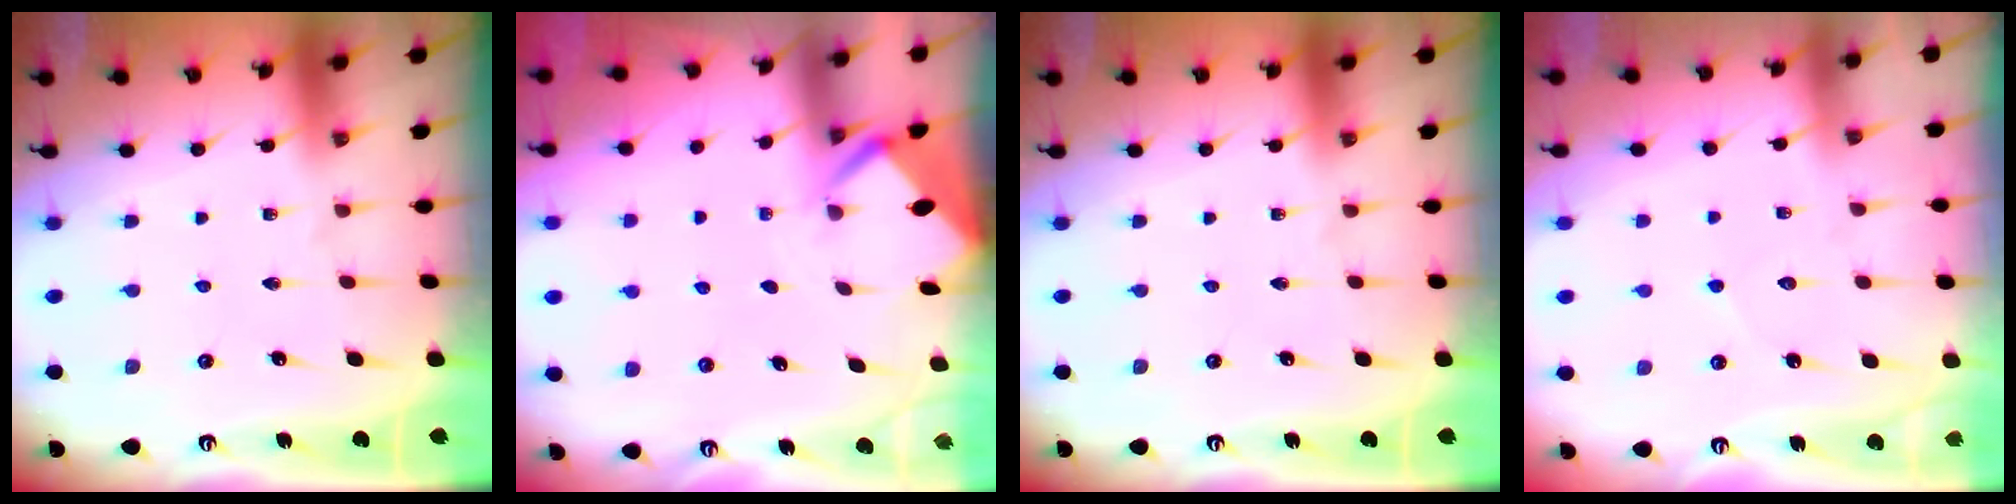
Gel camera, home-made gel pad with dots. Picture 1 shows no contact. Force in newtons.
{"total": 2.8, "press": 2.8, "slide": 0.2}
{"total": 0.0}
{"total": 4.9, "press": 4.9, "slide": 0.6}